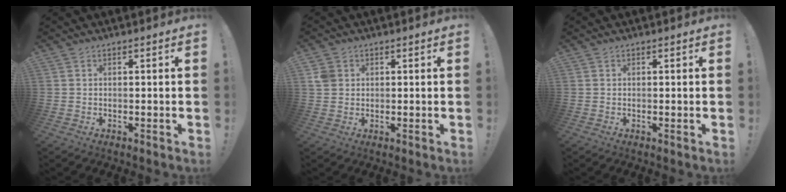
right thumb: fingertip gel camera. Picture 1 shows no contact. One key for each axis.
{"total": 3.7, "fx": 1.4, "fy": 3.1, "fz": 1.4, "tx": -0.019, "ty": 0.004, "tz": 0.028}
{"total": 0.0}